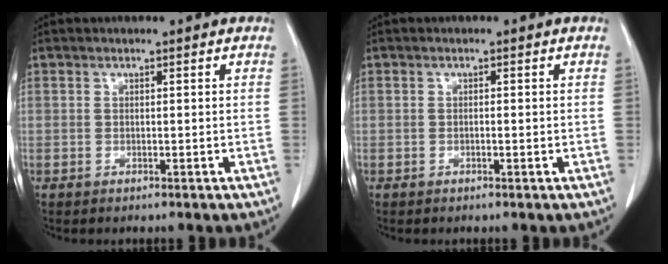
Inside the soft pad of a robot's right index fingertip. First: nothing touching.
{"total": 0.6, "force": [-0.1, 0.1, 0.6], "torque": [-0.009, 0.001, 0.000]}